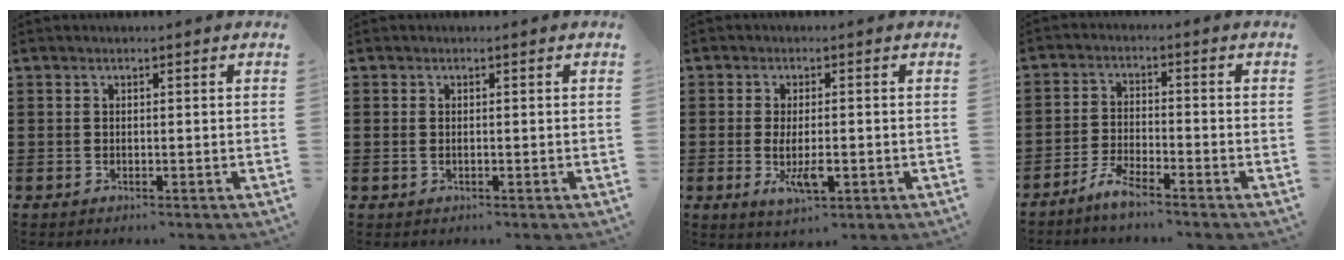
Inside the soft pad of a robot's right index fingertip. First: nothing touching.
{"total": 0.8, "force": [-0.1, 0.4, 0.7], "torque": [-0.016, 0.001, -0.003]}
{"total": 5.0, "force": [-1.2, 1.7, 4.5], "torque": [-0.089, 0.000, -0.024]}
{"total": 3.8, "force": [-3.5, 0.2, 1.5], "torque": [-0.042, 0.000, -0.070]}